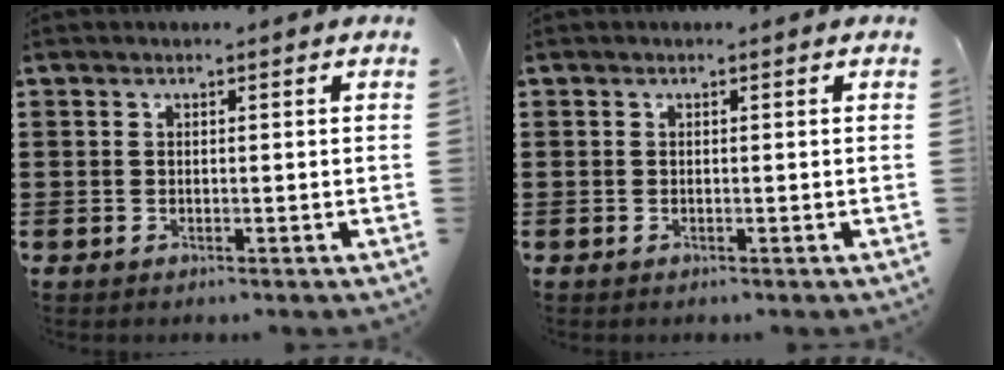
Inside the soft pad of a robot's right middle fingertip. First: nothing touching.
{"total": 0.0}